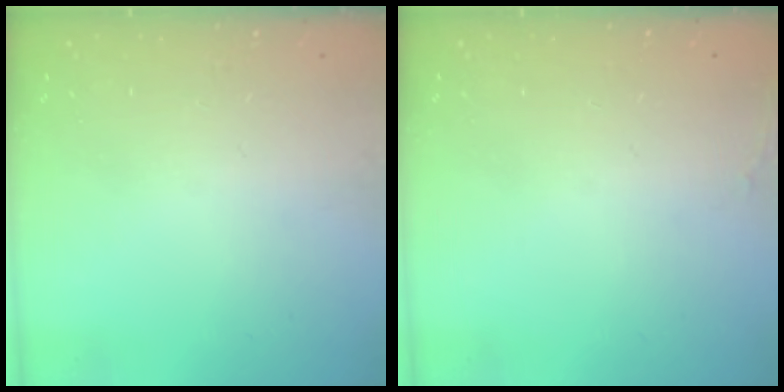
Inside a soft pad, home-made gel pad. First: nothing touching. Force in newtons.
{"total": 7.0, "press": 4.6, "slide": 5.3}